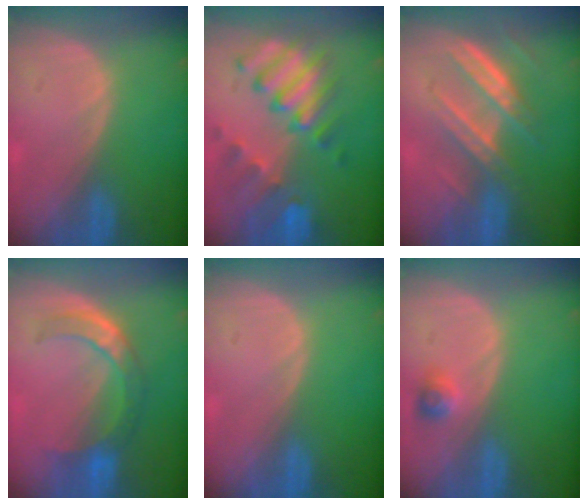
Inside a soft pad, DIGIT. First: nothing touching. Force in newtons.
{"total": 10.0, "press": 8.8, "slide": 4.7}
{"total": 7.7, "press": 6.9, "slide": 3.5}
{"total": 6.8, "press": 6.6, "slide": 1.9}
{"total": 0.0}
{"total": 2.2, "press": 2.2, "slide": 0.2}